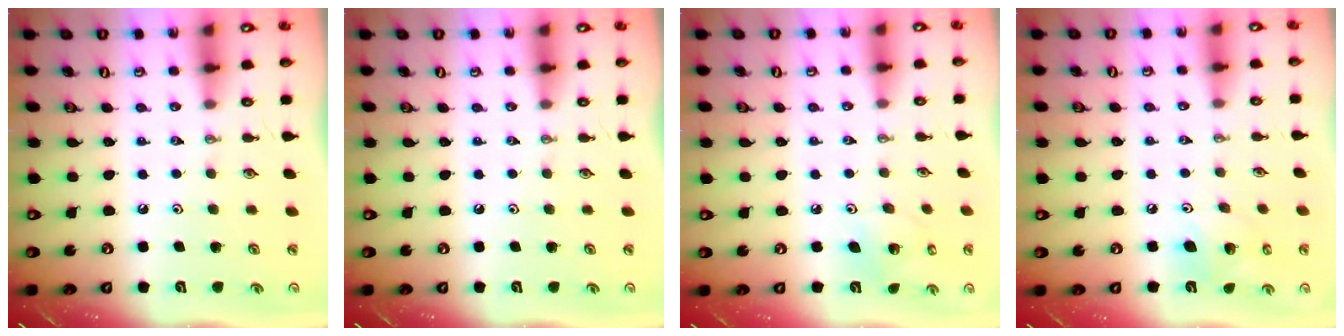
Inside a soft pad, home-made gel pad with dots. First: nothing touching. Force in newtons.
{"total": 0.0}
{"total": 4.0, "press": 4.0, "slide": 0.3}
{"total": 10.1, "press": 9.9, "slide": 1.8}